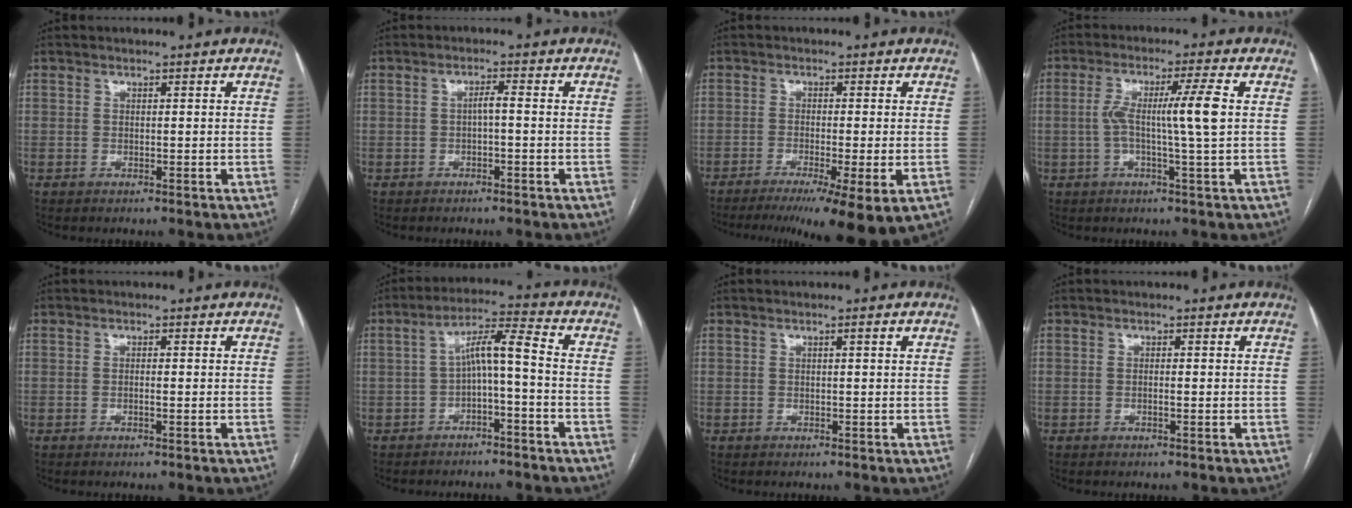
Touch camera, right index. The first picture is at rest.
{"total": 1.8, "force": [-0.2, 0.3, 1.8], "torque": [-0.032, 0.004, -0.003]}
{"total": 12.3, "force": [-8.1, 0.4, 9.2], "torque": [-0.113, -0.021, -0.127]}
{"total": 8.2, "force": [0.3, -0.8, 8.1], "torque": [-0.150, 0.010, 0.004]}
{"total": 0.9, "force": [-0.2, 0.2, 0.9], "torque": [-0.018, 0.000, -0.002]}
{"total": 6.8, "force": [-1.3, 0.9, 6.7], "torque": [-0.117, 0.033, -0.021]}
{"total": 1.2, "force": [0.5, 0.0, 1.1], "torque": [-0.017, 0.001, 0.006]}
{"total": 0.8, "force": [-0.1, 0.1, 0.7], "torque": [-0.014, 0.000, -0.002]}